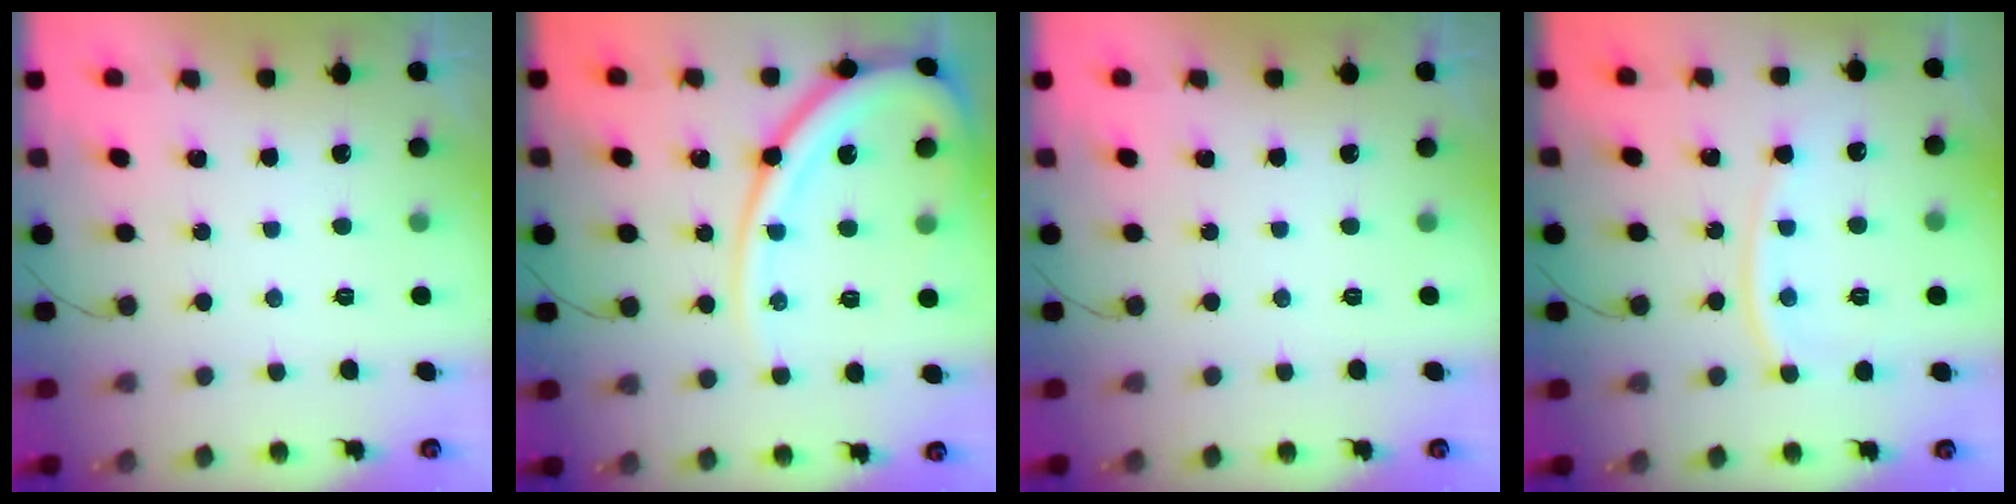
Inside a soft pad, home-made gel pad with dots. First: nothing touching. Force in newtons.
{"total": 16.4, "press": 16.3, "slide": 1.6}
{"total": 0.0}
{"total": 9.2, "press": 9.1, "slide": 1.3}